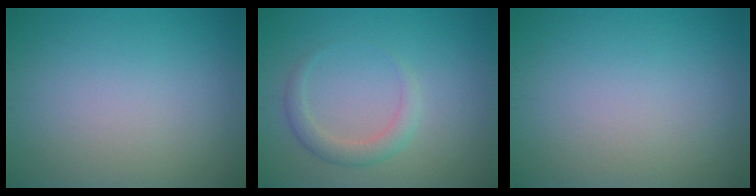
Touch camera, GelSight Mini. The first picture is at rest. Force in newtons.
{"total": 2.1, "press": 2.1, "slide": 0.1}
{"total": 0.0}